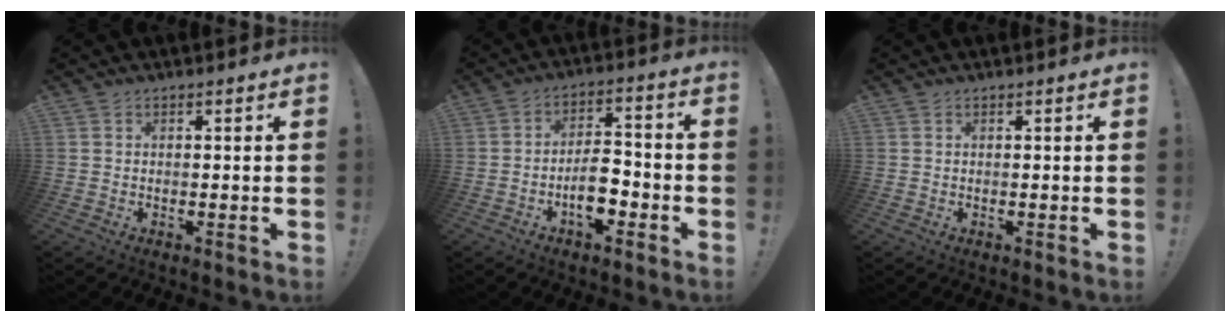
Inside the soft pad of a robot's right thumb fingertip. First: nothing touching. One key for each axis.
{"total": 9.4, "fx": -4.2, "fy": 4.7, "fz": 7.0, "tx": -0.128, "ty": 0.020, "tz": -0.073}
{"total": 0.0}